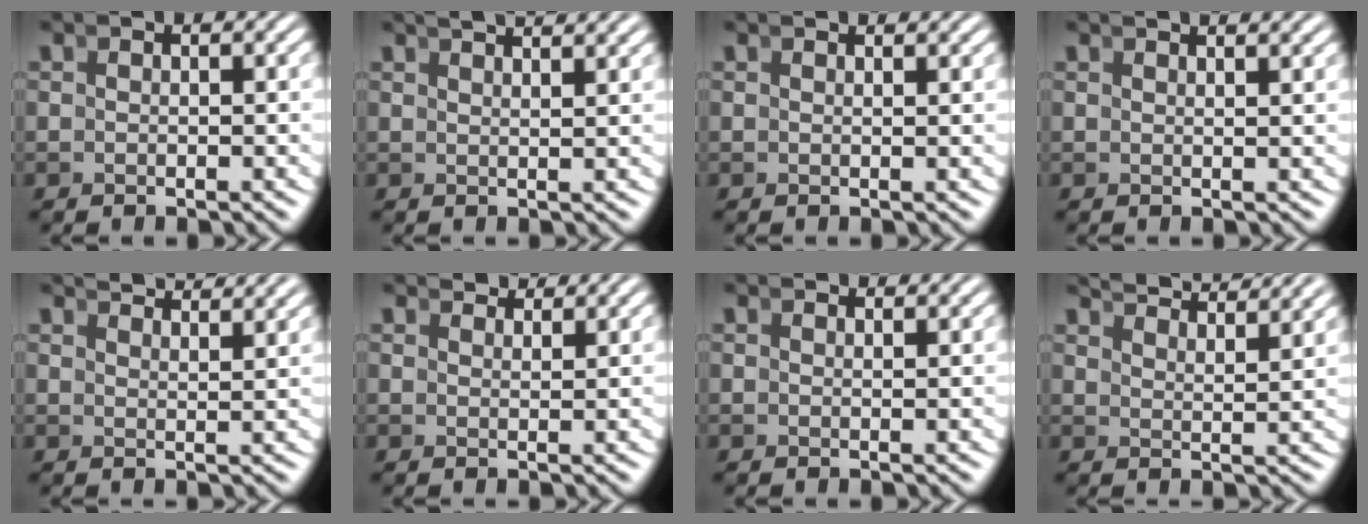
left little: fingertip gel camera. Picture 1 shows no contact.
{"total": 2.9, "force": [2.7, -0.1, 0.9], "torque": [-0.005, 0.011, 0.041]}
{"total": 1.3, "force": [1.2, -0.2, 0.1], "torque": [0.009, 0.004, 0.017]}
{"total": 1.8, "force": [1.7, -0.2, 0.5], "torque": [0.005, 0.008, 0.025]}
{"total": 3.6, "force": [3.5, -0.1, 0.9], "torque": [-0.005, 0.009, 0.053]}
{"total": 2.4, "force": [2.4, -0.2, 0.2], "torque": [0.009, 0.006, 0.038]}
{"total": 1.7, "force": [1.7, -0.2, 0.1], "torque": [0.009, 0.005, 0.024]}
{"total": 5.6, "force": [5.2, 0.4, 1.9], "torque": [-0.024, 0.010, 0.084]}